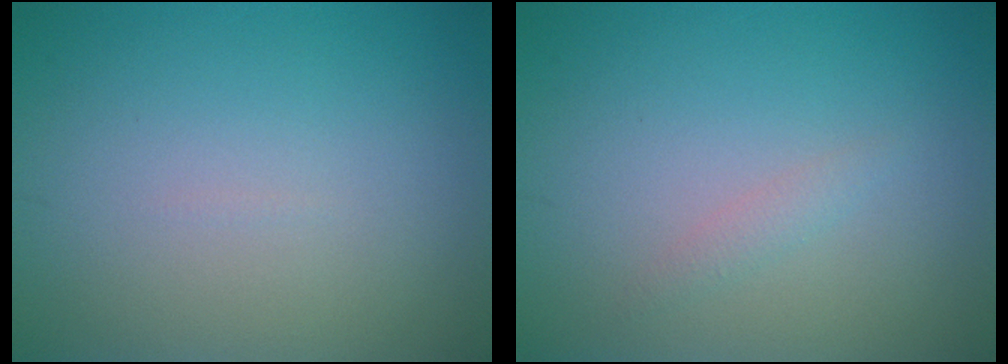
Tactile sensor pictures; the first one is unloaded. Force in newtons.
{"total": 0.9, "press": 0.9, "slide": 0.1}